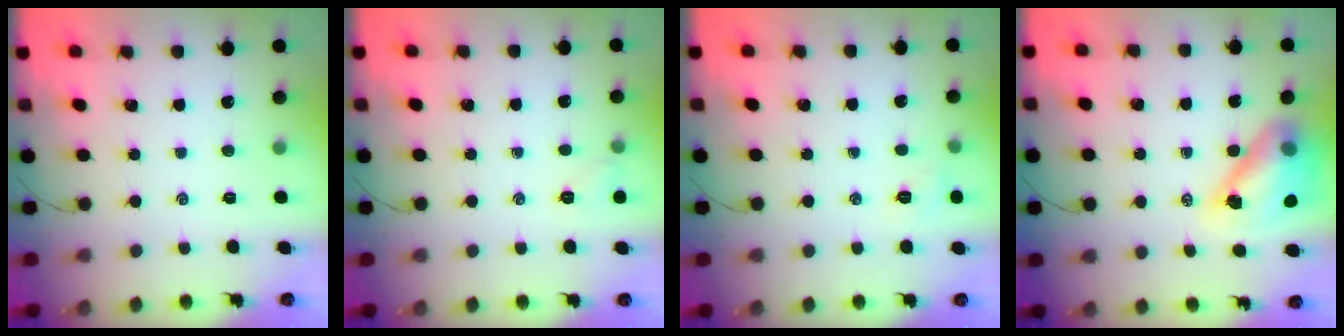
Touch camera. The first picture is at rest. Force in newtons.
{"total": 4.7, "press": 4.5, "slide": 1.1}
{"total": 5.2, "press": 5.0, "slide": 1.3}
{"total": 14.3, "press": 13.6, "slide": 4.2}